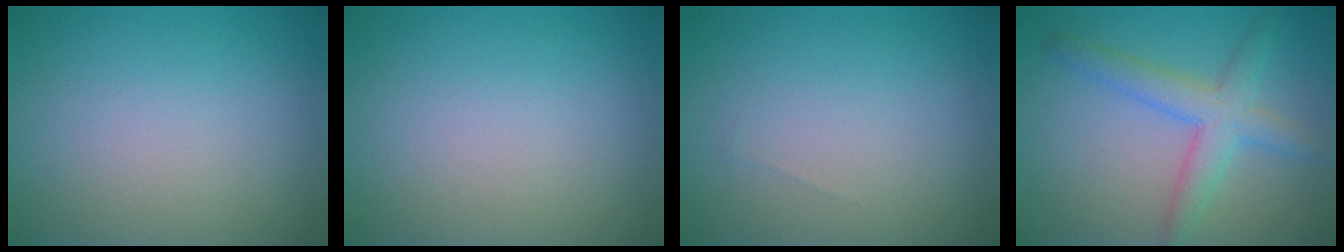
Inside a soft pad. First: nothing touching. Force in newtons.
{"total": 0.0}
{"total": 0.0}
{"total": 4.0, "press": 4.0, "slide": 0.1}